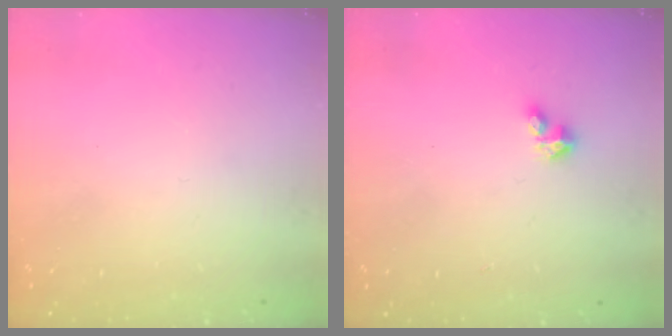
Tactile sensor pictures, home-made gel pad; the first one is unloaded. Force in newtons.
{"total": 3.5, "press": 3.5, "slide": 0.4}